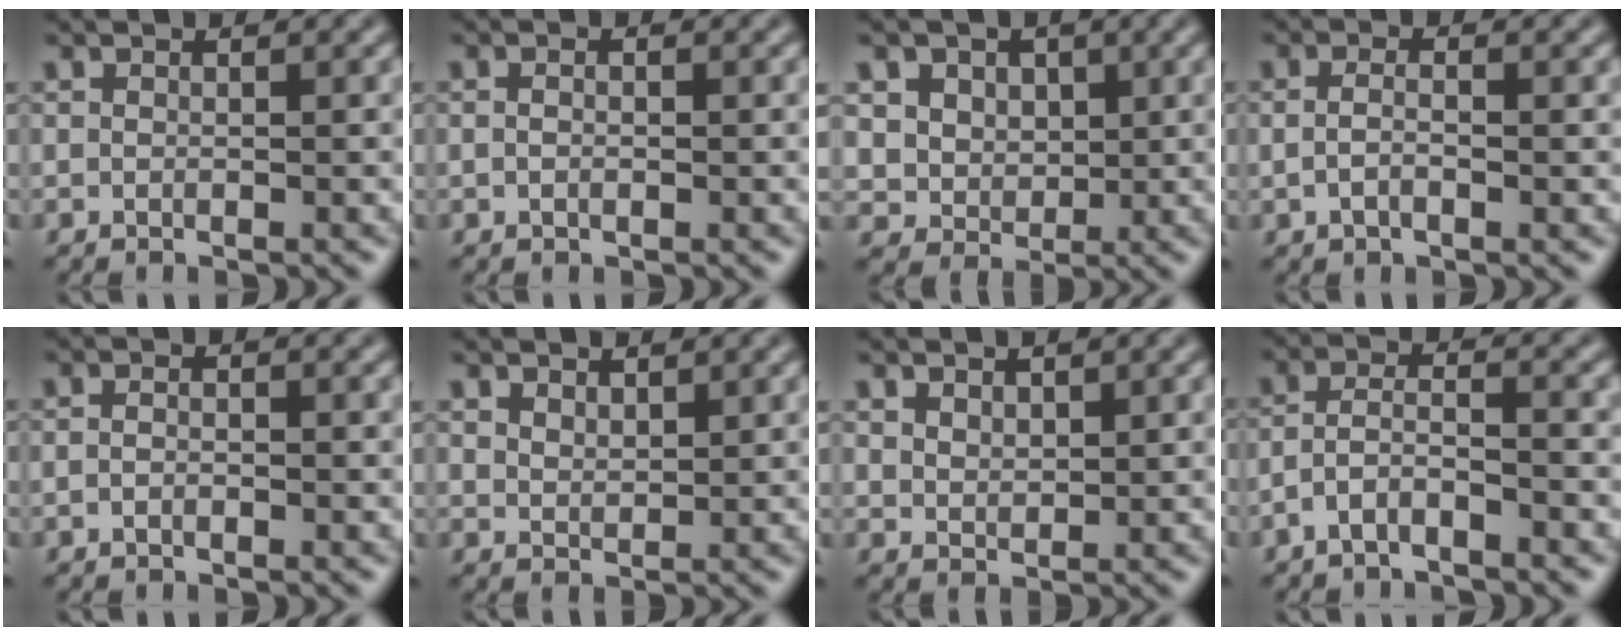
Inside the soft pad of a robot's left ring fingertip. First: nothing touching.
{"total": 1.2, "force": [0.1, 0.8, 0.9], "torque": [-0.011, -0.003, -0.006]}
{"total": 4.7, "force": [1.8, 4.0, 1.7], "torque": [-0.040, -0.003, 0.034]}
{"total": 1.8, "force": [-0.3, 0.7, 1.6], "torque": [-0.037, -0.003, -0.010]}
{"total": 1.2, "force": [-0.4, 0.6, 0.9], "torque": [-0.012, -0.004, -0.011]}
{"total": 1.6, "force": [1.3, 0.8, 0.6], "torque": [-0.013, -0.002, 0.028]}
{"total": 1.7, "force": [1.1, 1.0, 0.7], "torque": [-0.015, -0.002, 0.025]}
{"total": 3.1, "force": [-1.9, 0.9, 2.2], "torque": [-0.047, 0.010, -0.046]}